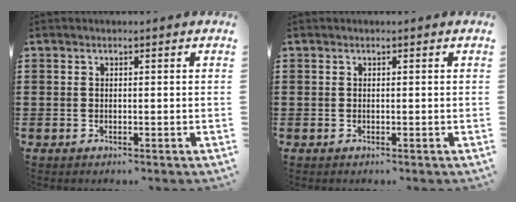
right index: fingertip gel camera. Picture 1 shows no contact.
{"total": 0.0}